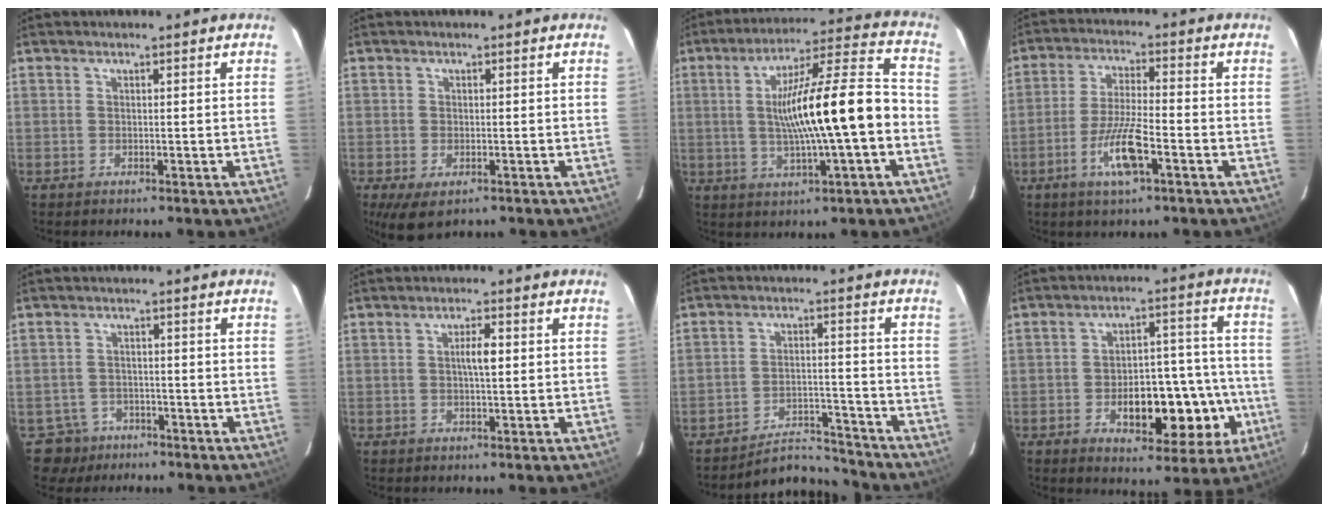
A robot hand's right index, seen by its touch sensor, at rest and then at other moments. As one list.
[{"total": 5.2, "force": [-3.1, 2.4, 3.4], "torque": [-0.060, -0.012, -0.046]}, {"total": 16.3, "force": [-1.7, 0.9, 16.1], "torque": [-0.264, 0.019, -0.026]}, {"total": 8.5, "force": [-3.7, 1.1, 7.6], "torque": [-0.149, -0.007, -0.067]}, {"total": 4.9, "force": [-3.2, 3.6, -0.7], "torque": [0.016, 0.008, -0.052]}, {"total": 2.9, "force": [0.3, 0.5, 2.8], "torque": [-0.051, 0.003, 0.006]}, {"total": 6.9, "force": [-6.8, 1.1, -0.7], "torque": [0.011, 0.025, -0.109]}, {"total": 14.5, "force": [-4.4, 6.5, 12.2], "torque": [-0.154, 0.031, -0.048]}]